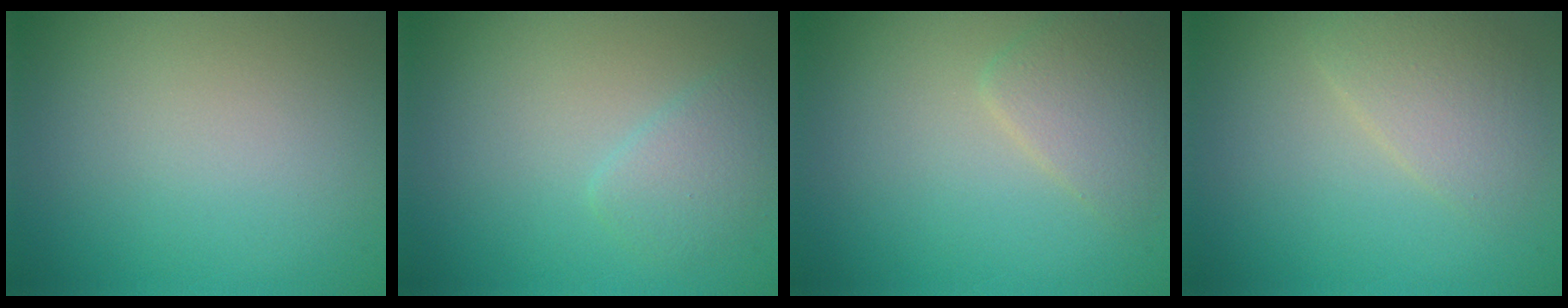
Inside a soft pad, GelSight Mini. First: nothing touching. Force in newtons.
{"total": 1.8, "press": 1.8, "slide": 0.1}
{"total": 2.4, "press": 2.4, "slide": 0.1}
{"total": 2.5, "press": 2.5, "slide": 0.1}